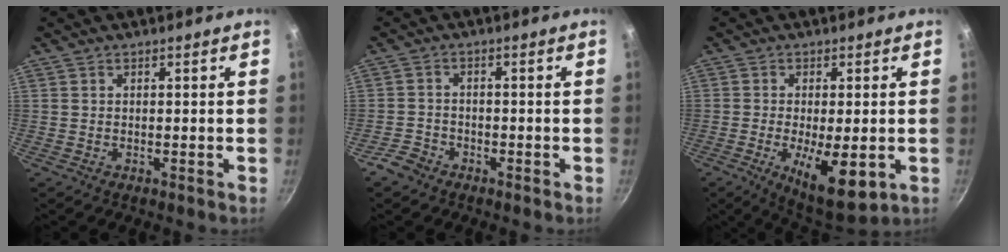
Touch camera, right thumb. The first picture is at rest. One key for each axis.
{"total": 3.6, "fx": -2.6, "fy": 2.3, "fz": 1.0, "tx": -0.018, "ty": 0.028, "tz": -0.048}
{"total": 11.1, "fx": -2.7, "fy": 3.9, "fz": 10.1, "tx": -0.156, "ty": -0.010, "tz": -0.031}